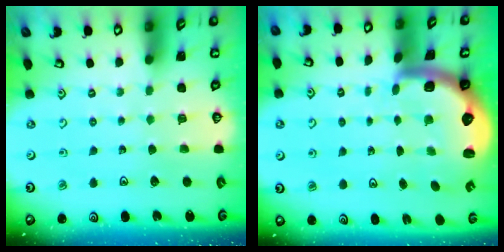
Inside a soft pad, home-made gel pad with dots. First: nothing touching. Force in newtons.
{"total": 2.9, "press": 2.6, "slide": 1.4}